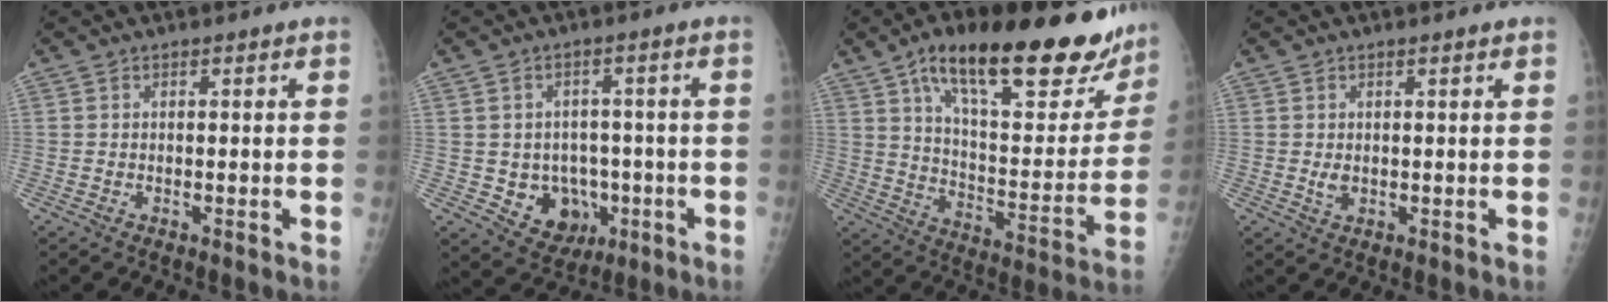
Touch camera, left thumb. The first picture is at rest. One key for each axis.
{"total": 9.0, "fx": -2.0, "fy": 7.6, "fz": 4.3, "tx": -0.026, "ty": 0.013, "tz": -0.013}
{"total": 30.2, "fx": 19.7, "fy": 10.4, "fz": 20.5, "tx": -0.268, "ty": -0.052, "tz": 0.297}
{"total": 2.0, "fx": 0.5, "fy": 1.1, "fz": 1.6, "tx": -0.024, "ty": -0.005, "tz": 0.013}